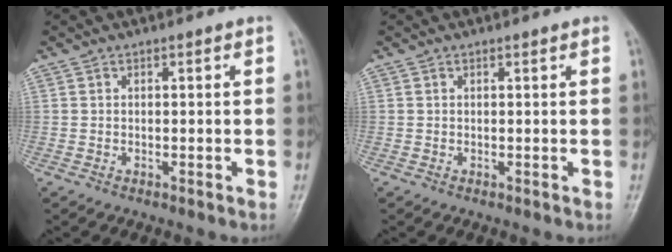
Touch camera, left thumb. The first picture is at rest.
{"total": 0.0}